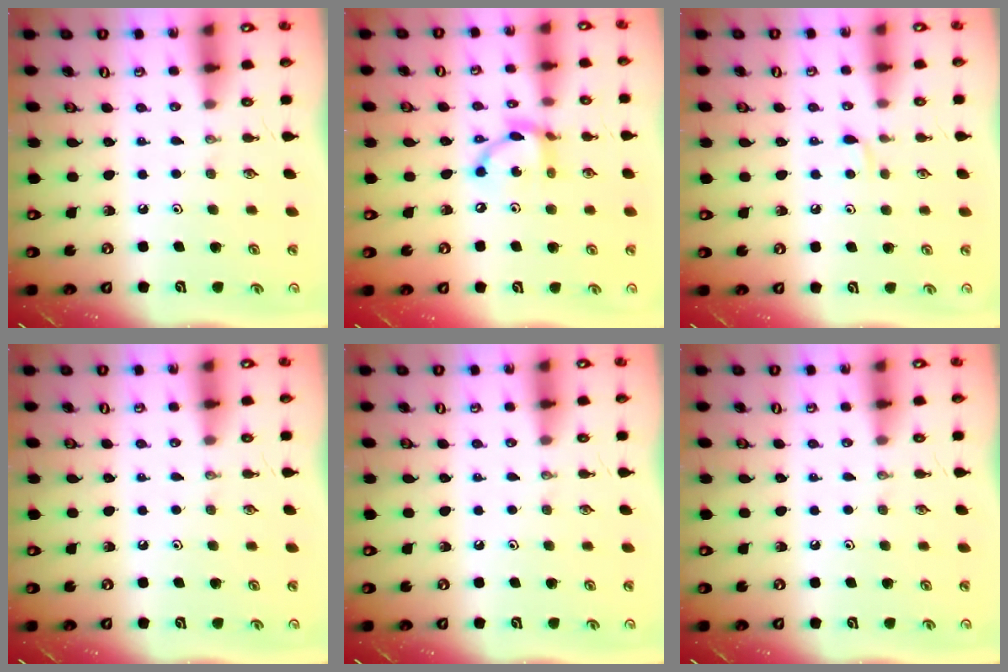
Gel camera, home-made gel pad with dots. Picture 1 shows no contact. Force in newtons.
{"total": 11.0, "press": 11.0, "slide": 0.7}
{"total": 4.4, "press": 4.3, "slide": 0.6}
{"total": 0.0}
{"total": 0.0}
{"total": 0.0}